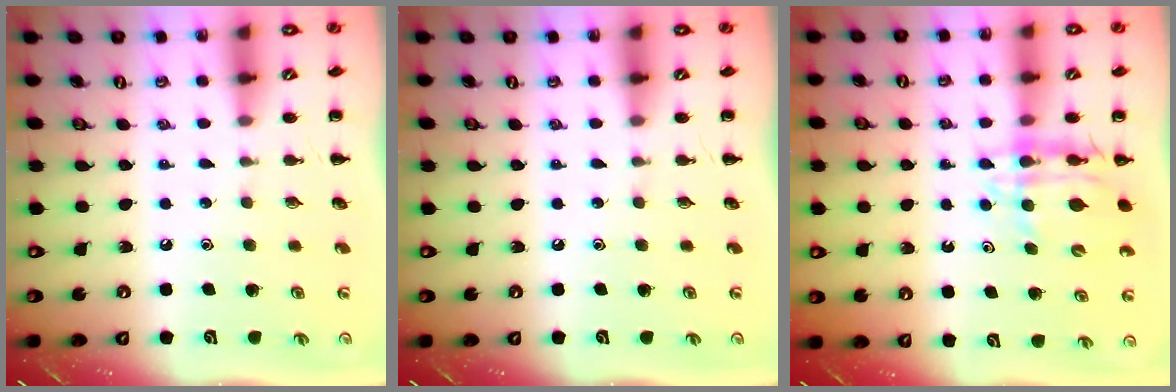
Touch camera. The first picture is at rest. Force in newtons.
{"total": 0.0}
{"total": 10.7, "press": 10.0, "slide": 3.9}